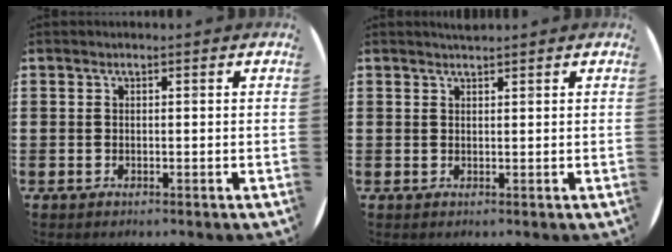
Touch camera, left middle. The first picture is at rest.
{"total": 1.0, "force": [1.0, -0.1, 0.0], "torque": [0.001, -0.001, 0.018]}